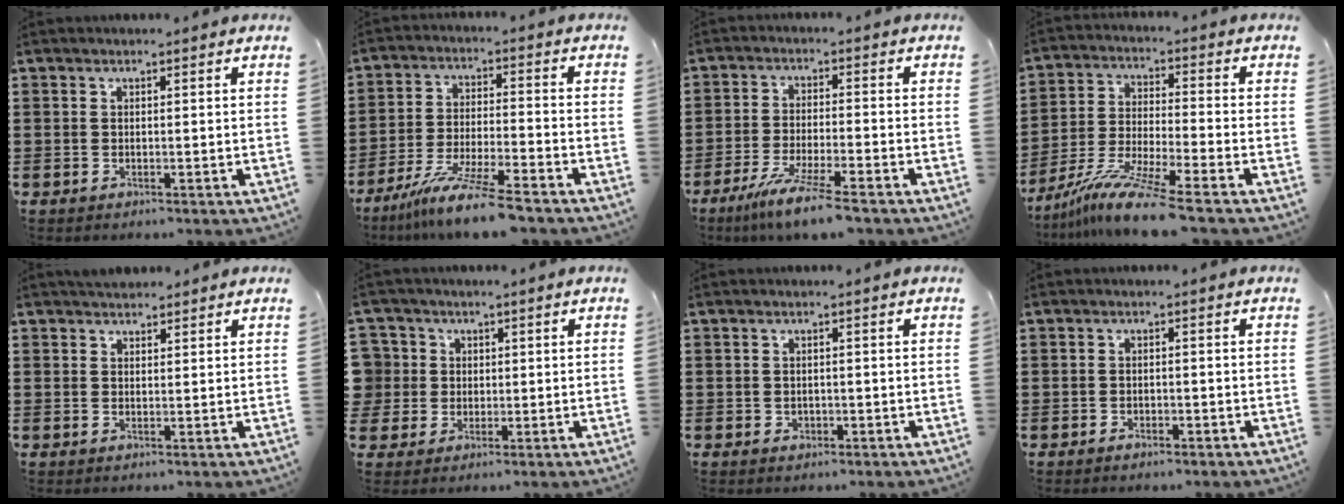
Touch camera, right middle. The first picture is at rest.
{"total": 9.6, "force": [-7.9, -0.6, 5.4], "torque": [-0.103, -0.010, -0.152]}
{"total": 6.9, "force": [-5.5, -0.5, 4.1], "torque": [-0.081, -0.020, -0.101]}
{"total": 10.3, "force": [-8.6, -0.3, 5.7], "torque": [-0.114, -0.006, -0.170]}
{"total": 1.6, "force": [1.5, 0.6, -0.1], "torque": [-0.003, 0.003, 0.030]}
{"total": 4.7, "force": [0.2, 4.7, 0.4], "torque": [-0.047, 0.006, -0.001]}
{"total": 0.7, "force": [-0.3, 0.4, 0.4], "torque": [-0.009, 0.001, -0.006]}
{"total": 1.1, "force": [-1.0, 0.1, 0.4], "torque": [-0.008, -0.004, -0.020]}